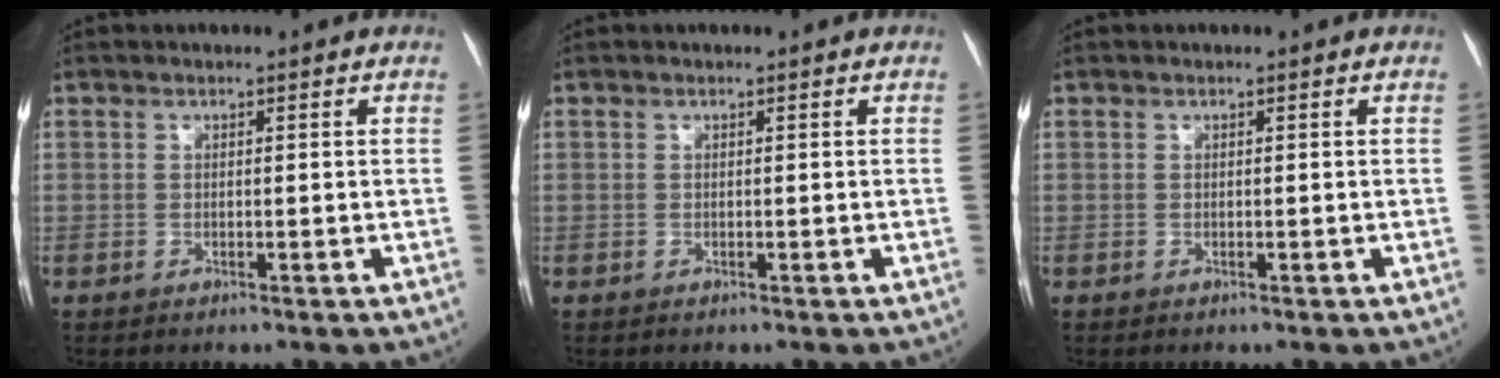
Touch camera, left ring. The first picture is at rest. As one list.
[{"total": 0.0}, {"total": 0.0}]